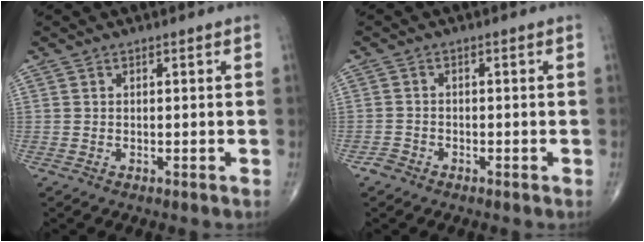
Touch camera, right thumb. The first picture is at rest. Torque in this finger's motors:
{"motor_torque": [0.50, -0.37, -0.15, -0.47, -0.05]}